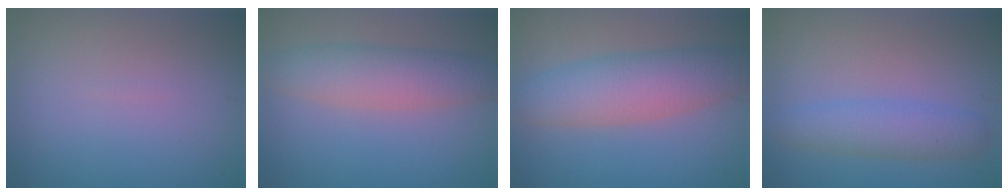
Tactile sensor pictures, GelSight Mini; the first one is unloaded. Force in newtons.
{"total": 4.6, "press": 4.6, "slide": 0.1}
{"total": 6.1, "press": 6.1, "slide": 0.3}
{"total": 3.3, "press": 3.3, "slide": 0.0}